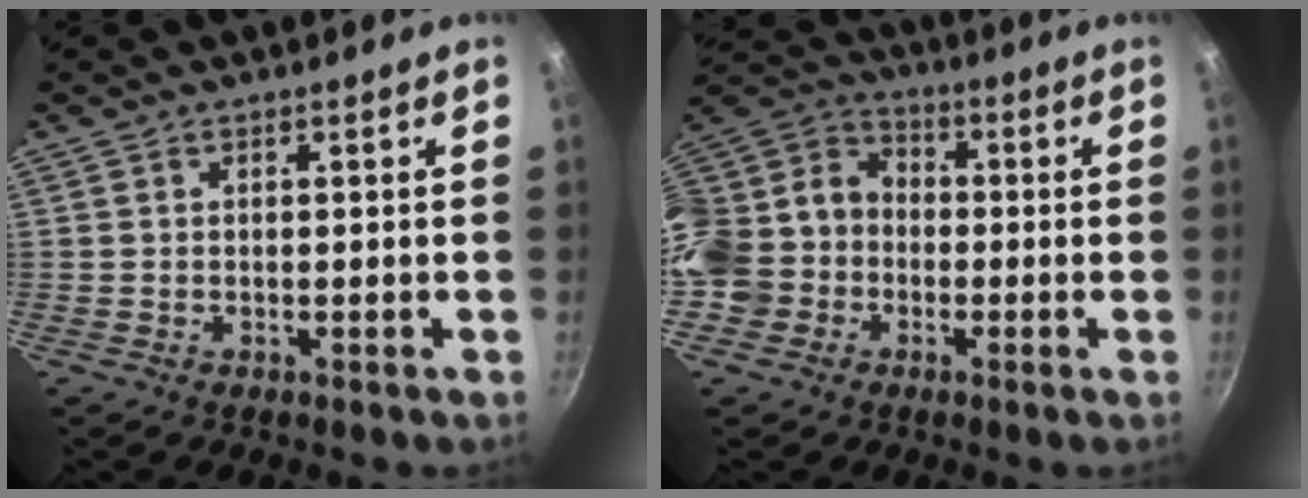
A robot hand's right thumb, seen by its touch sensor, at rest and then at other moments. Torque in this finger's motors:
{"motor_torque": [0.67, 2.42, 0.30, -0.20, 0.20]}